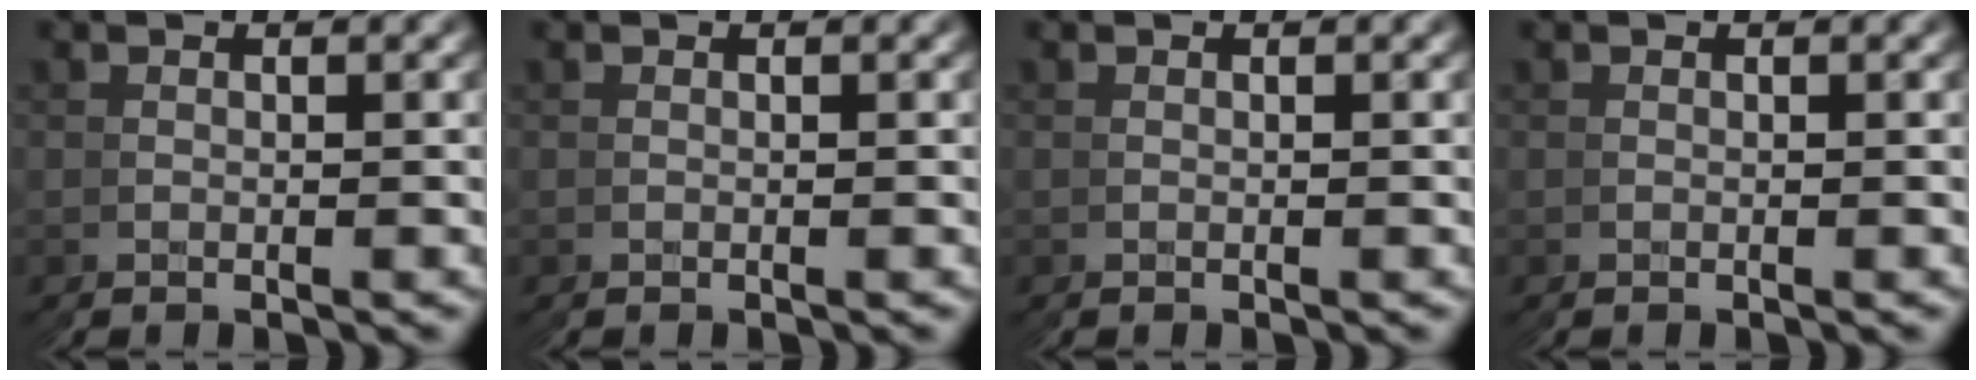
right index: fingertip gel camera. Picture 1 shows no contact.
{"total": 0.0}
{"total": 0.0}
{"total": 0.0}